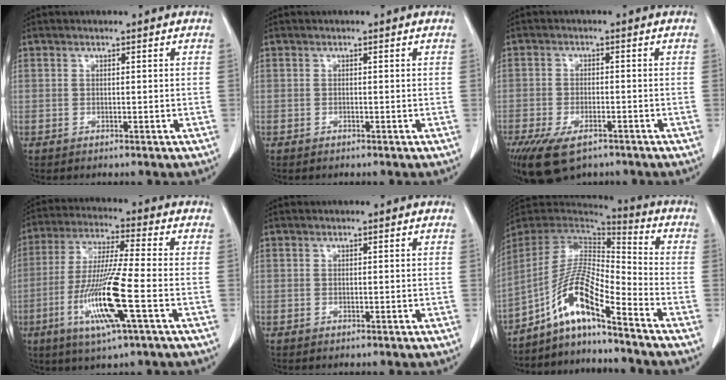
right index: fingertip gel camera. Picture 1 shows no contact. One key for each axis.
{"total": 0.0}
{"total": 10.0, "fx": -6.5, "fy": 4.4, "fz": 6.1, "tx": -0.124, "ty": -0.016, "tz": -0.103}
{"total": 13.6, "fx": -4.4, "fy": 0.0, "fz": 12.8, "tx": -0.263, "ty": -0.019, "tz": -0.086}
{"total": 0.0}
{"total": 11.7, "fx": -7.9, "fy": 0.8, "fz": 8.6, "tx": -0.170, "ty": 0.012, "tz": -0.146}